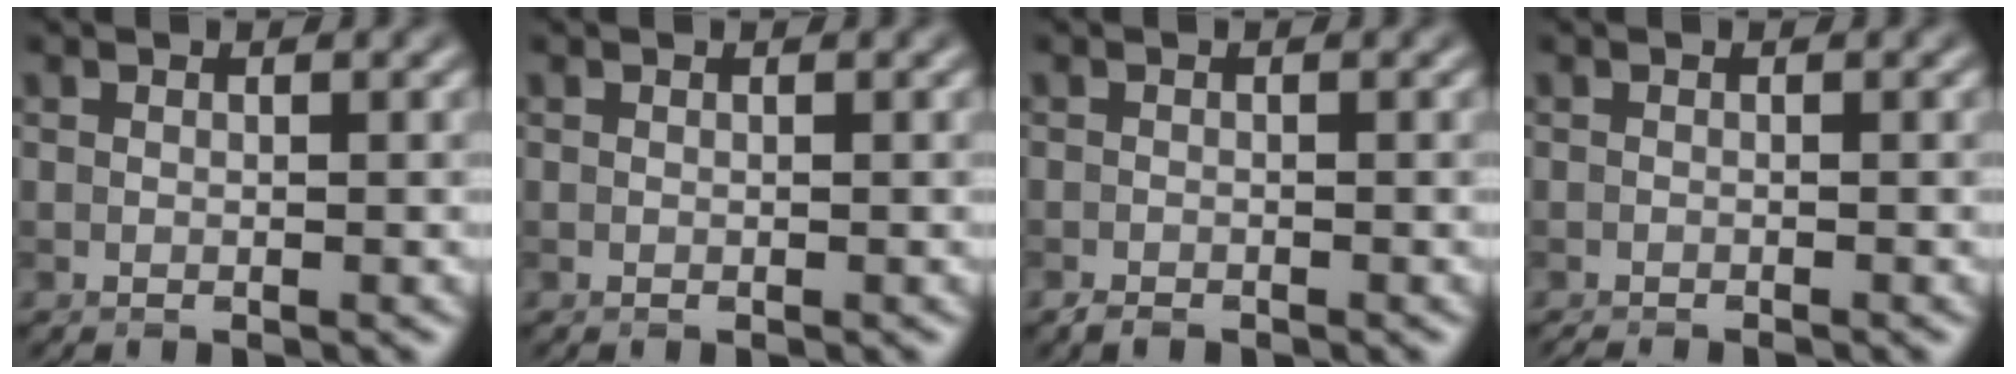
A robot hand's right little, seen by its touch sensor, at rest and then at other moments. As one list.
[{"total": 0.0}, {"total": 0.9, "force": [-0.8, 0.3, 0.3], "torque": [-0.004, -0.003, -0.014]}, {"total": 1.1, "force": [-1.1, 0.1, 0.3], "torque": [0.005, -0.004, -0.017]}]